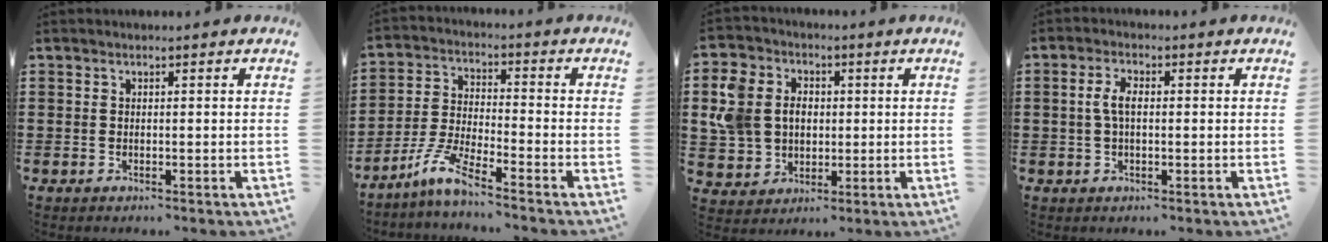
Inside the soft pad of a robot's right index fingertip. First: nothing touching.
{"total": 6.4, "force": [-5.2, 0.1, 3.7], "torque": [-0.103, -0.017, -0.109]}
{"total": 8.7, "force": [1.1, 7.6, 4.2], "torque": [-0.131, 0.020, 0.018]}
{"total": 3.7, "force": [0.1, 1.7, 3.3], "torque": [-0.080, 0.001, -0.005]}